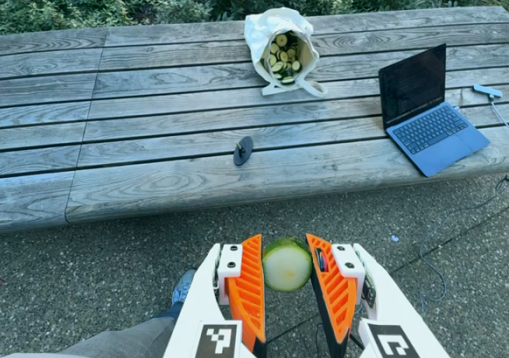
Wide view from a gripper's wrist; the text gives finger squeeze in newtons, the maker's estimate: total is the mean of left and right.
{"total": 10.9, "left": 11.0, "right": 10.8}